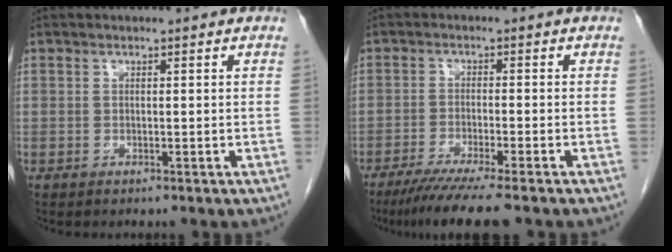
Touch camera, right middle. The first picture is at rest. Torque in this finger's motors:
{"motor_torque": [0.38, -0.17, 0.13, 0.08]}